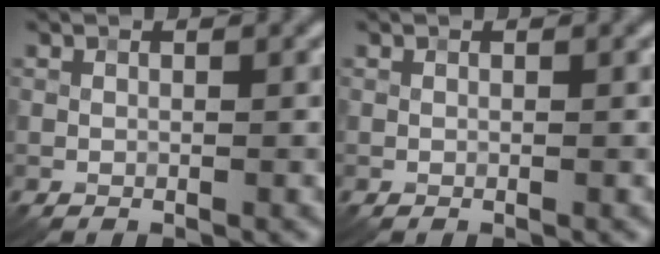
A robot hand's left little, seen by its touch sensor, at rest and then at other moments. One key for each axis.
{"total": 0.0}